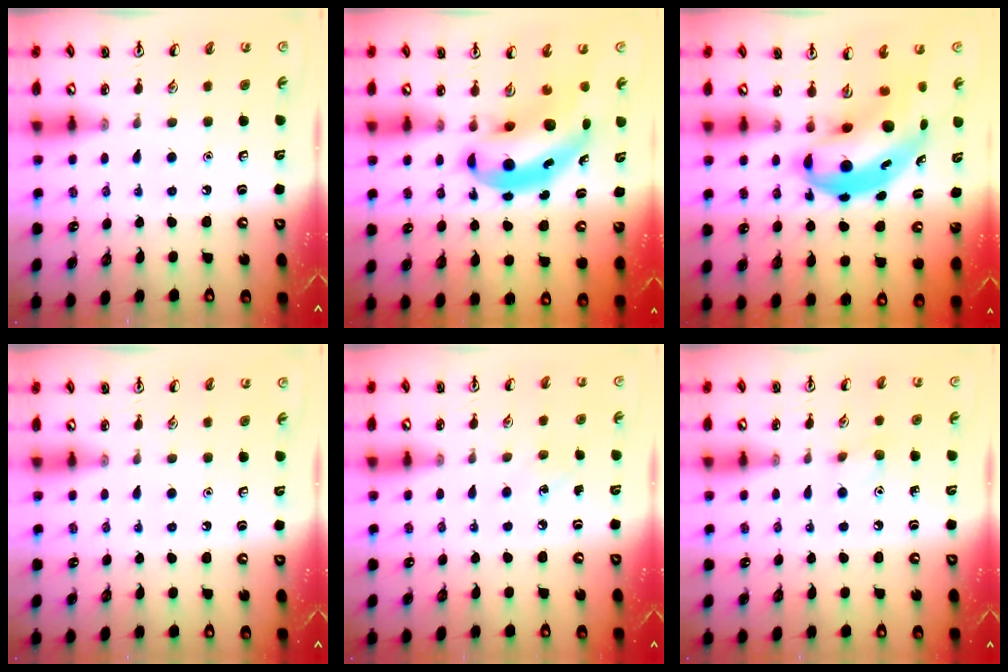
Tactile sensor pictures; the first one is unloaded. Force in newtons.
{"total": 8.5, "press": 8.2, "slide": 2.4}
{"total": 8.4, "press": 8.1, "slide": 2.2}
{"total": 0.0}
{"total": 3.6, "press": 3.4, "slide": 1.3}
{"total": 5.1, "press": 4.8, "slide": 1.7}